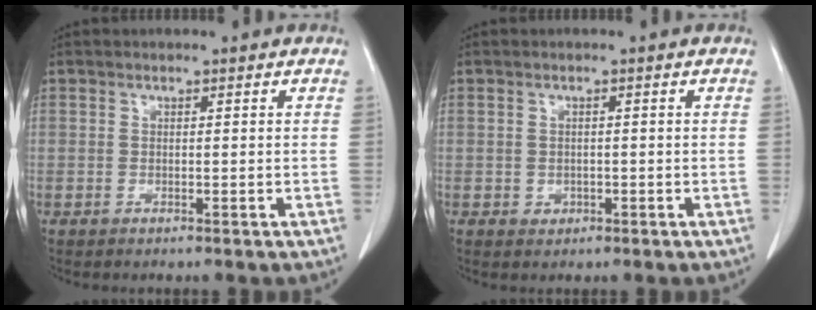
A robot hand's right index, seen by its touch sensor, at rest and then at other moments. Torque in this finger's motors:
{"motor_torque": [0.02, -0.01, 0.01, 0.01]}